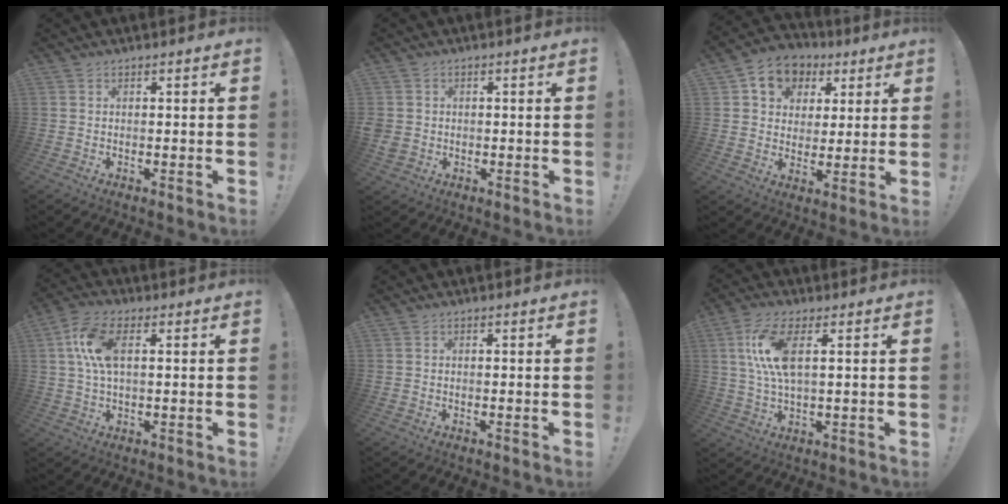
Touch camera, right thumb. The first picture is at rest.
{"total": 3.2, "force": [0.2, 2.9, 1.1], "torque": [-0.021, -0.002, 0.004]}
{"total": 10.6, "force": [4.8, 8.6, 4.0], "torque": [-0.049, -0.020, 0.092]}
{"total": 10.4, "force": [2.4, 5.0, 8.8], "torque": [-0.182, -0.004, 0.042]}
{"total": 0.0}
{"total": 11.4, "force": [2.9, 4.1, 10.2], "torque": [-0.201, -0.008, 0.052]}